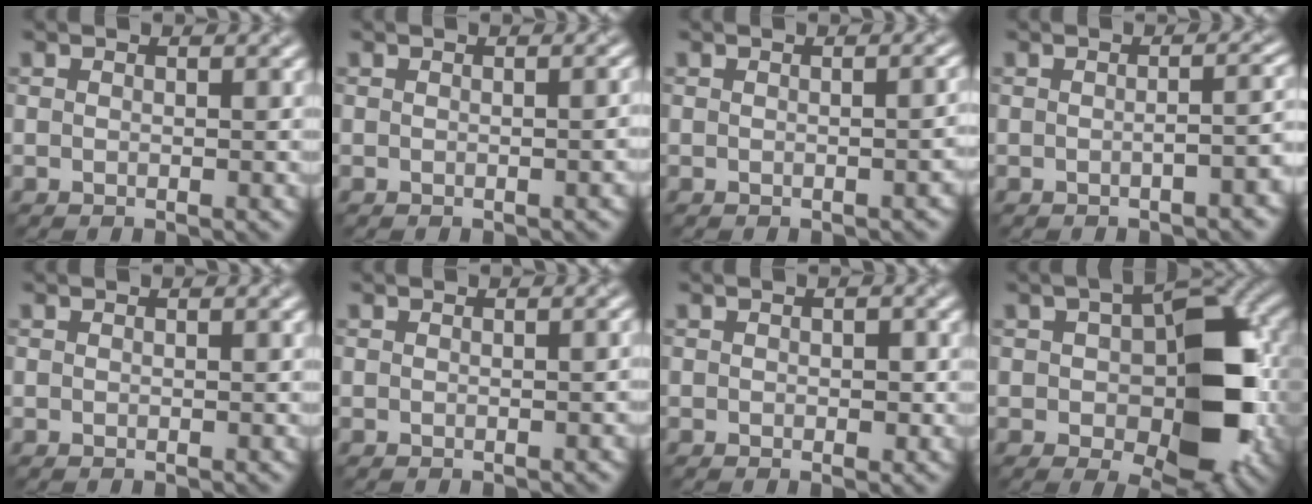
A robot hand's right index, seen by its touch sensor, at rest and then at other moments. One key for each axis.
{"total": 1.6, "fx": -0.2, "fy": 0.7, "fz": 1.4, "tx": -0.008, "ty": 0.003, "tz": 0.001}
{"total": 1.9, "fx": -0.4, "fy": 0.9, "fz": 1.6, "tx": -0.013, "ty": 0.001, "tz": -0.002}
{"total": 3.3, "fx": -1.0, "fy": 1.2, "fz": 2.8, "tx": -0.034, "ty": 0.004, "tz": -0.015}
{"total": 0.0}
{"total": 0.8, "fx": -0.2, "fy": 0.3, "fz": 0.7, "tx": -0.006, "ty": 0.002, "tz": 0.000}
{"total": 0.9, "fx": -0.1, "fy": 0.6, "fz": 0.7, "tx": -0.008, "ty": -0.002, "tz": -0.001}
{"total": 11.2, "fx": -0.6, "fy": 6.1, "fz": 9.4, "tx": -0.125, "ty": 0.003, "tz": -0.004}